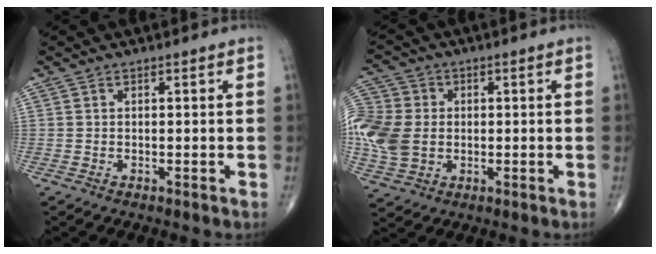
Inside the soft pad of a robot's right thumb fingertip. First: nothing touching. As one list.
[{"total": 14.9, "force": [-0.5, 12.0, 8.9], "torque": [-0.214, 0.007, -0.006]}]